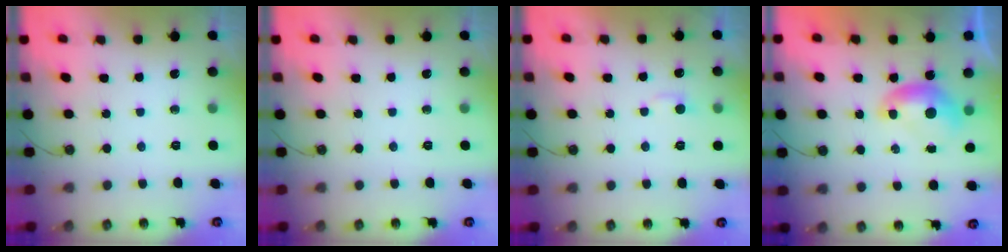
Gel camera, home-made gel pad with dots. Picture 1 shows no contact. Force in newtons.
{"total": 0.0}
{"total": 3.2, "press": 3.2, "slide": 0.4}
{"total": 0.0}